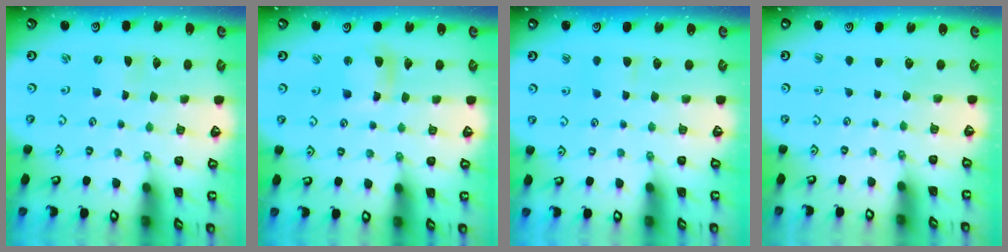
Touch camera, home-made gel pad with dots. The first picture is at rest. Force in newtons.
{"total": 7.6, "press": 7.6, "slide": 1.1}
{"total": 4.6, "press": 4.6, "slide": 0.3}
{"total": 0.0}